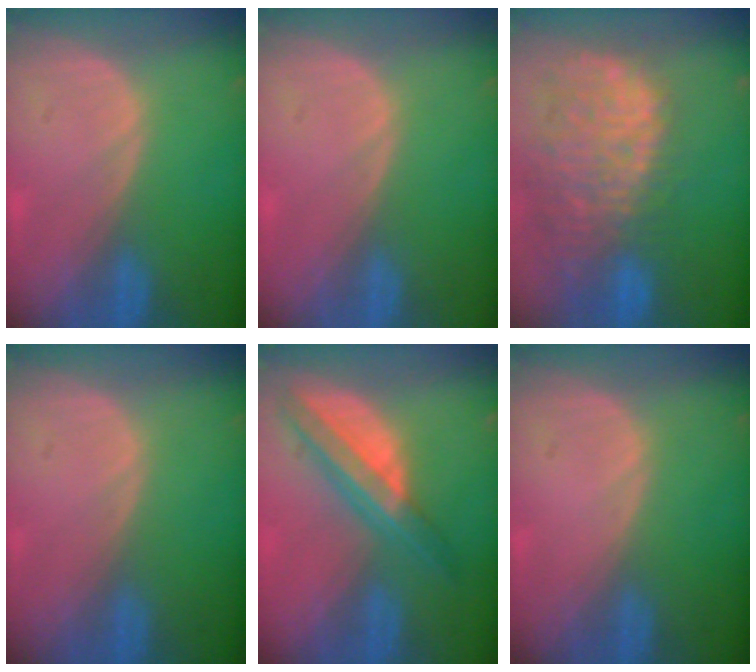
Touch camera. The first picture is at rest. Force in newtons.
{"total": 0.0}
{"total": 14.3, "press": 11.7, "slide": 8.1}
{"total": 0.0}
{"total": 7.9, "press": 6.6, "slide": 4.2}
{"total": 0.0}